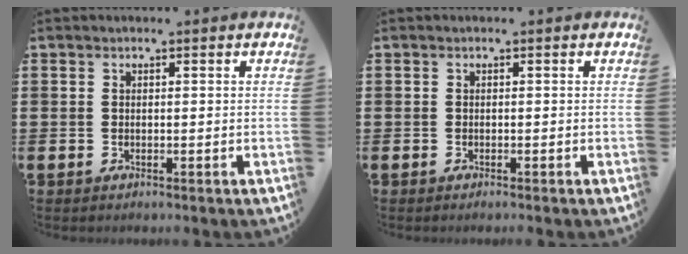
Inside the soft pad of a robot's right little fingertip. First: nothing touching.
{"total": 0.0}